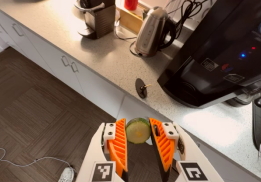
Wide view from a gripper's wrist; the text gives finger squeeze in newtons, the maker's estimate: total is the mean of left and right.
{"total": 7.6, "left": 7.8, "right": 7.3}